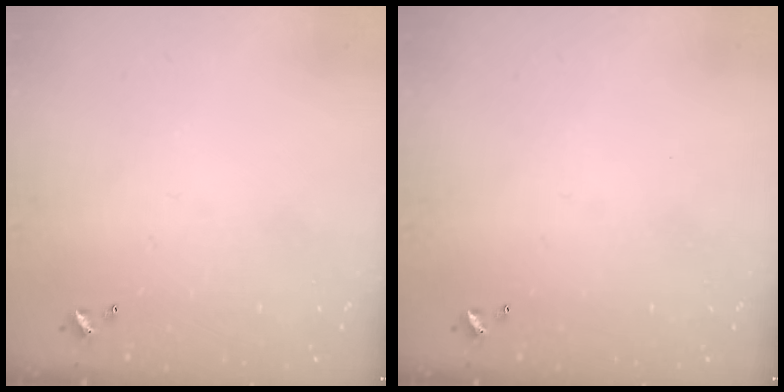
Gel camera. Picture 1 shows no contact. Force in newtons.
{"total": 0.0}